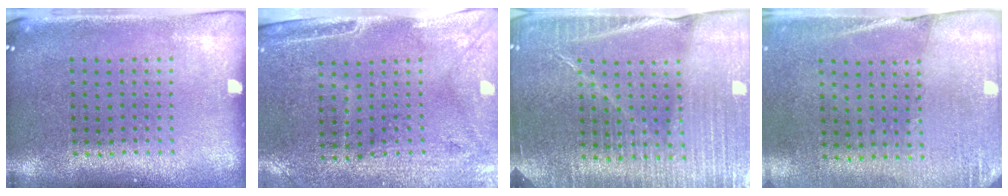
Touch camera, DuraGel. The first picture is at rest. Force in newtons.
{"total": 3.0, "press": 2.5, "slide": 1.5}
{"total": 4.3, "press": 4.0, "slide": 1.7}
{"total": 2.7, "press": 2.4, "slide": 1.2}